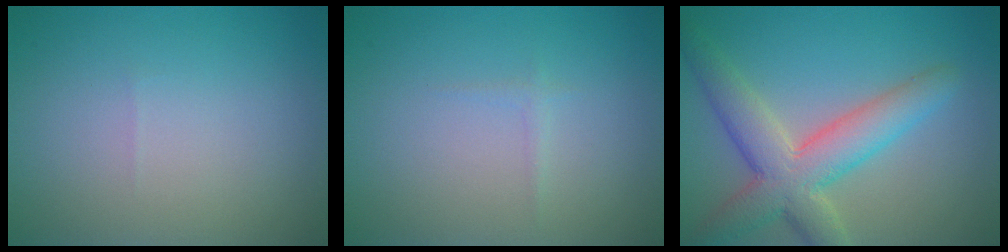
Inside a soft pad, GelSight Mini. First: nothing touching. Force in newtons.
{"total": 0.6, "press": 0.6, "slide": 0.0}
{"total": 6.6, "press": 6.6, "slide": 0.4}